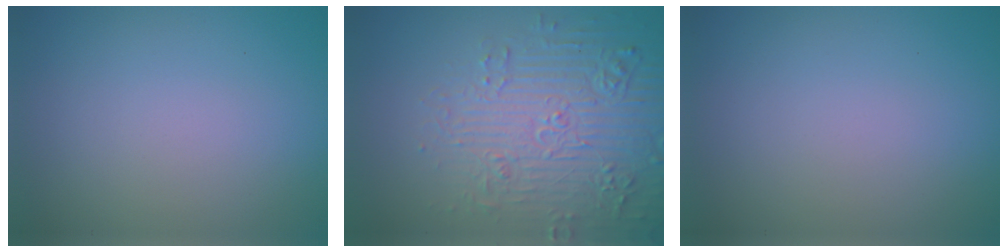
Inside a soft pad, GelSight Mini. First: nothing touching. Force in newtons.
{"total": 7.0, "press": 6.9, "slide": 1.6}
{"total": 0.0}